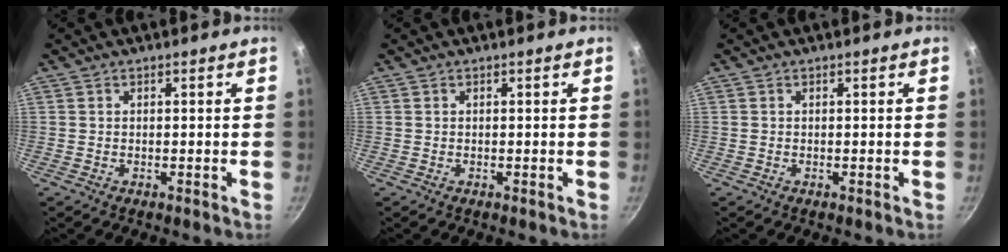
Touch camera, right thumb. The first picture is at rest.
{"total": 0.0}
{"total": 0.0}